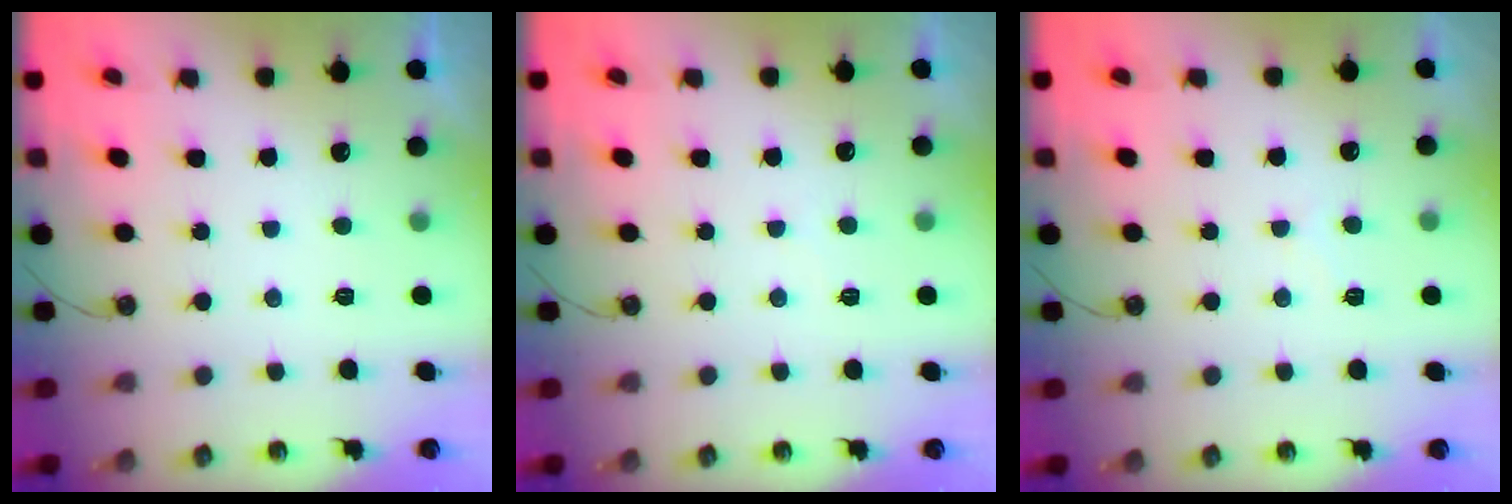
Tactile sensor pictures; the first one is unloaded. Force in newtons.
{"total": 3.1, "press": 3.0, "slide": 0.5}
{"total": 5.7, "press": 5.6, "slide": 0.7}